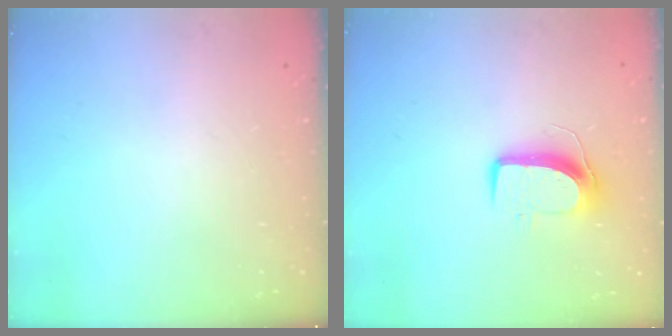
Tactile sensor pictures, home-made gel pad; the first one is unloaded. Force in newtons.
{"total": 9.9, "press": 9.8, "slide": 1.1}